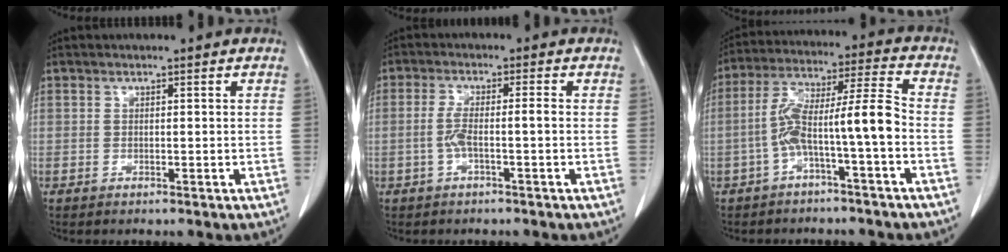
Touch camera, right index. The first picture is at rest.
{"total": 3.6, "force": [-0.9, 0.4, 3.5], "torque": [-0.073, 0.013, -0.014]}
{"total": 9.9, "force": [-2.9, 0.1, 9.5], "torque": [-0.174, 0.040, -0.050]}